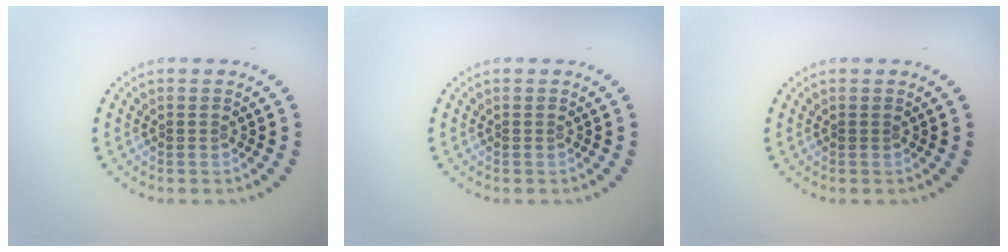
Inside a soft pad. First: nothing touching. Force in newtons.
{"total": 0.0}
{"total": 0.0}